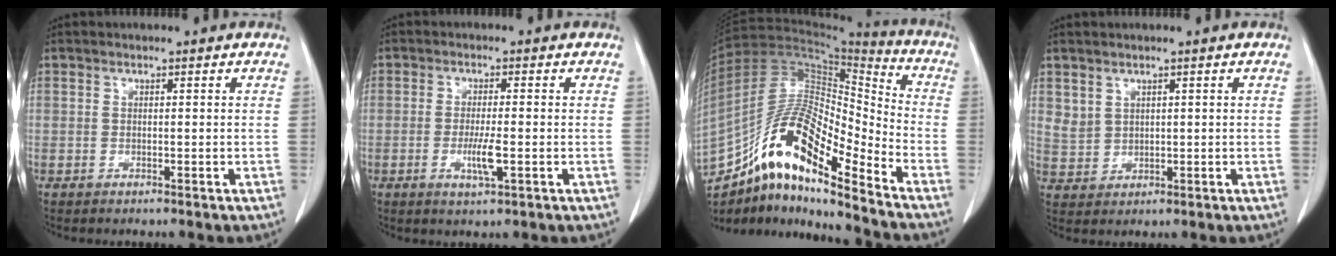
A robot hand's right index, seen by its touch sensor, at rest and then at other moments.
{"total": 4.1, "force": [-1.2, 0.4, 4.0], "torque": [-0.078, -0.008, -0.020]}
{"total": 18.4, "force": [-12.2, 3.9, 13.2], "torque": [-0.254, 0.028, -0.215]}
{"total": 2.8, "force": [1.7, 2.1, 0.7], "torque": [-0.011, -0.004, 0.042]}